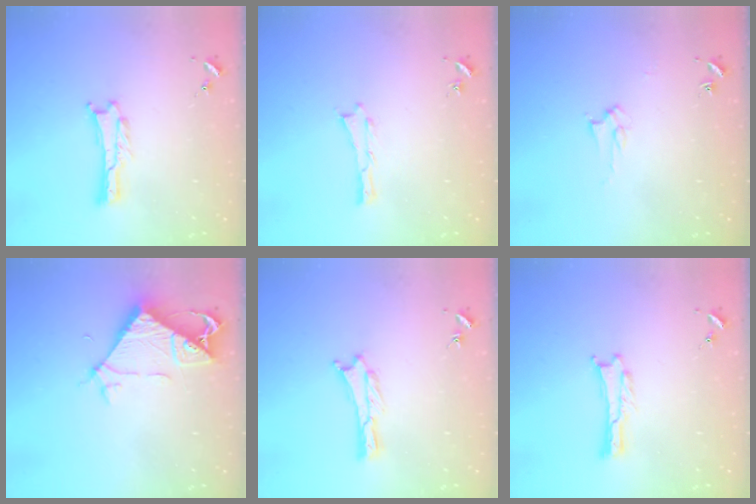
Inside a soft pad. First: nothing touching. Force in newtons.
{"total": 0.0}
{"total": 2.8, "press": 2.8, "slide": 0.4}
{"total": 6.8, "press": 6.8, "slide": 0.6}
{"total": 0.0}
{"total": 0.0}